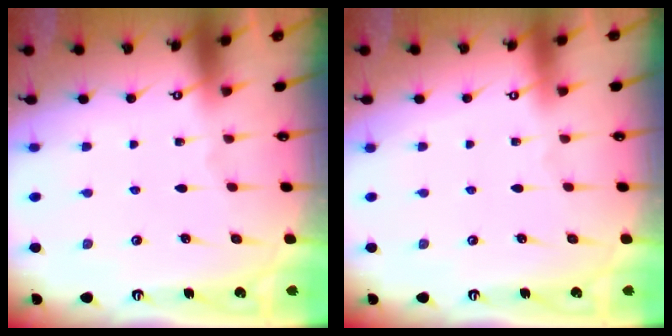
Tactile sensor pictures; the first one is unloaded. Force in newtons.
{"total": 4.0, "press": 4.0, "slide": 0.1}